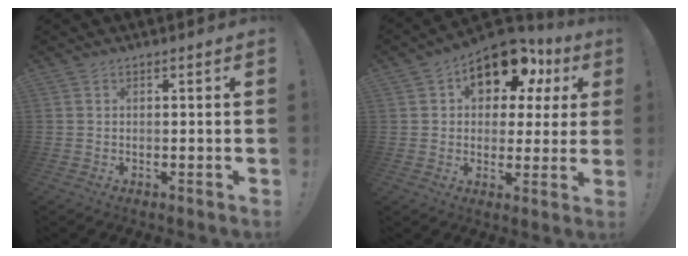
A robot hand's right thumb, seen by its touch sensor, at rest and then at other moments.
{"total": 14.7, "force": [7.9, 8.6, 8.9], "torque": [-0.123, -0.045, 0.137]}